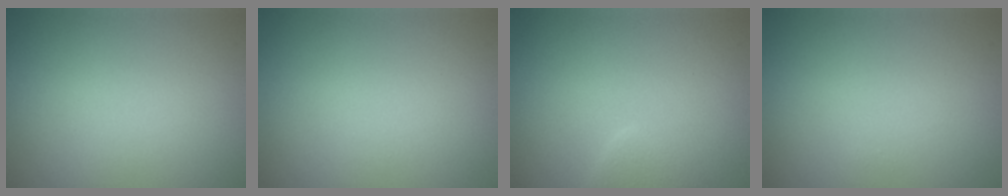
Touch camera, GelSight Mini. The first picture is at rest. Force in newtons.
{"total": 0.0}
{"total": 1.9, "press": 1.9, "slide": 0.0}
{"total": 0.0}